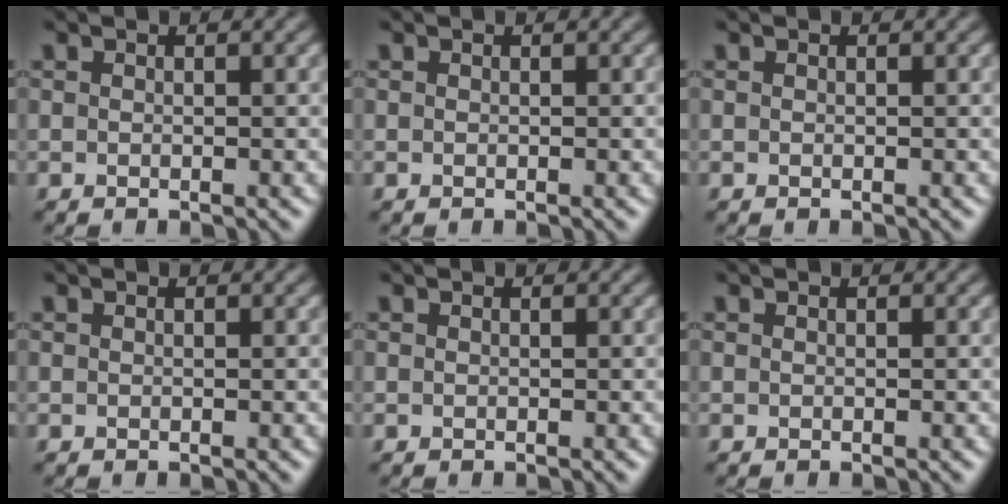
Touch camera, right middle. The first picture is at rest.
{"total": 0.0}
{"total": 0.0}
{"total": 0.0}
{"total": 0.0}
{"total": 0.0}